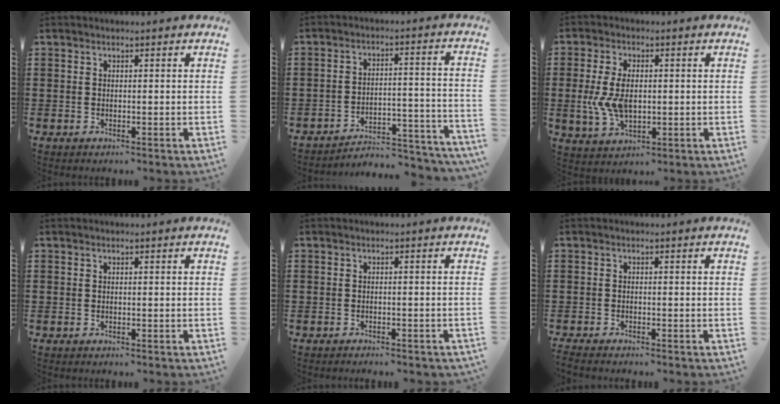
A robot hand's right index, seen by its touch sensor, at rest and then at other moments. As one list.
[{"total": 4.5, "force": [-4.2, 0.5, 1.5], "torque": [-0.028, -0.002, -0.087]}, {"total": 7.0, "force": [-0.2, 4.1, 5.7], "torque": [-0.135, 0.001, -0.008]}, {"total": 0.0}, {"total": 0.9, "force": [-0.8, 0.1, 0.3], "torque": [-0.009, -0.001, -0.017]}, {"total": 1.0, "force": [-0.9, 0.0, 0.1], "torque": [-0.004, -0.002, -0.019]}]